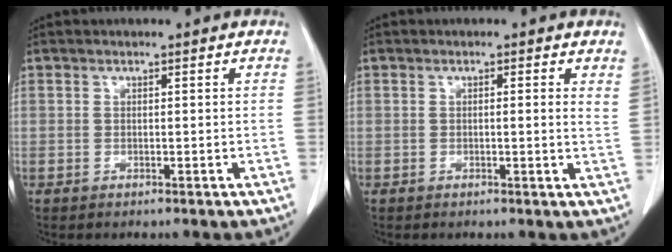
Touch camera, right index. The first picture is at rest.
{"total": 2.1, "force": [0.9, 0.1, 1.9], "torque": [-0.028, 0.001, 0.005]}